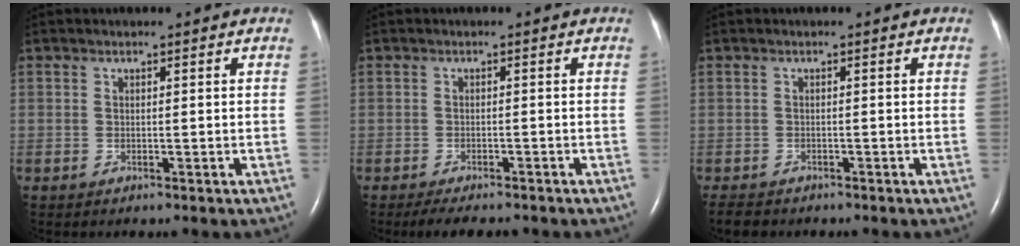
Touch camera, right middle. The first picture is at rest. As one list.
[{"total": 6.0, "force": [-5.1, 1.5, 2.7], "torque": [-0.035, -0.008, -0.071]}, {"total": 3.2, "force": [-2.8, 1.2, 1.0], "torque": [-0.020, -0.006, -0.041]}]